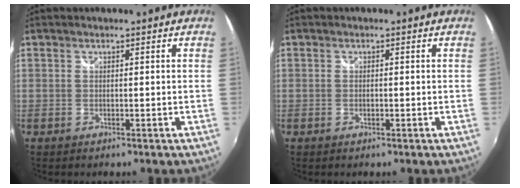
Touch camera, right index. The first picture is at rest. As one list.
[{"total": 0.7, "force": [-0.3, 0.3, 0.5], "torque": [-0.011, 0.000, -0.006]}]